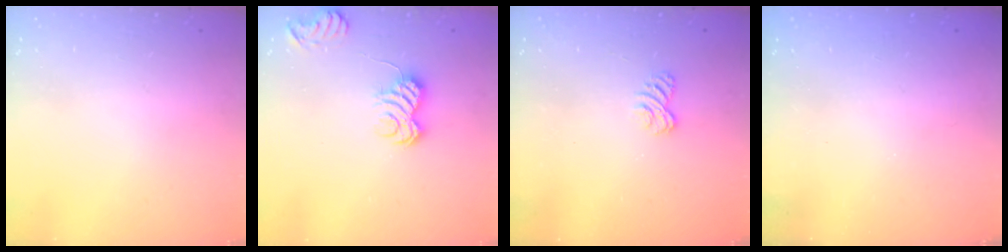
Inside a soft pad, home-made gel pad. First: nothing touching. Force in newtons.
{"total": 6.4, "press": 6.3, "slide": 1.4}
{"total": 2.9, "press": 2.6, "slide": 1.3}
{"total": 2.3, "press": 2.2, "slide": 0.7}